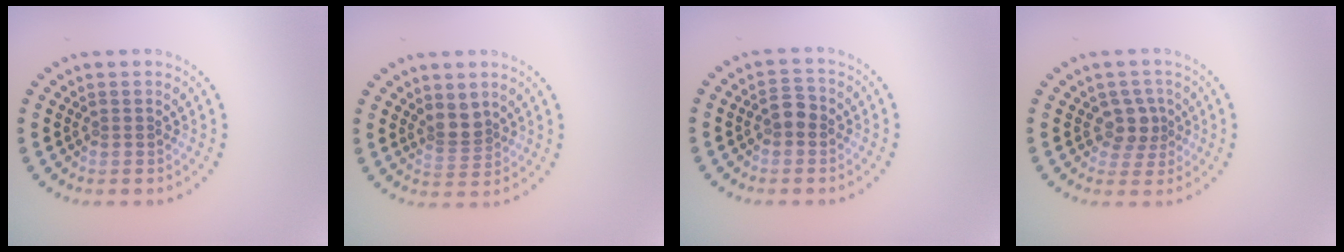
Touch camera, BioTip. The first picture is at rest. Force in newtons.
{"total": 2.1, "press": 1.7, "slide": 1.3}
{"total": 1.8, "press": 1.7, "slide": 0.3}
{"total": 2.5, "press": 2.0, "slide": 1.5}